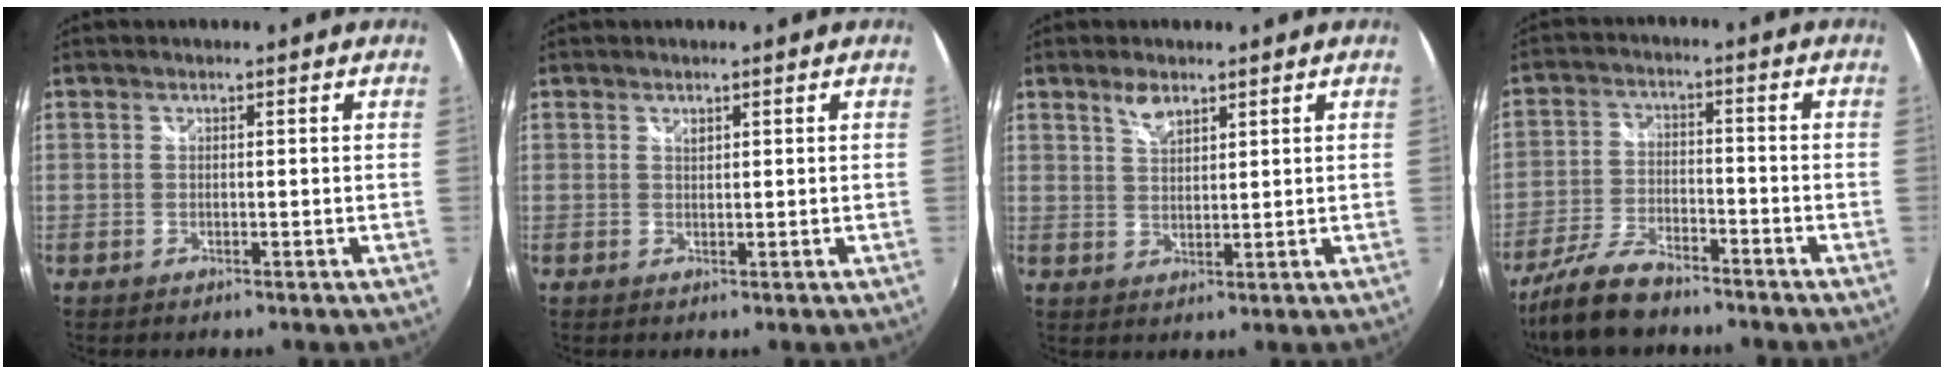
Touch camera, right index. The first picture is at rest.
{"total": 0.7, "force": [0.6, 0.3, 0.3], "torque": [-0.004, 0.001, 0.010]}
{"total": 3.6, "force": [2.6, 1.5, 2.1], "torque": [-0.036, 0.003, 0.047]}
{"total": 10.5, "force": [-8.4, 3.7, 5.1], "torque": [-0.126, -0.011, -0.163]}